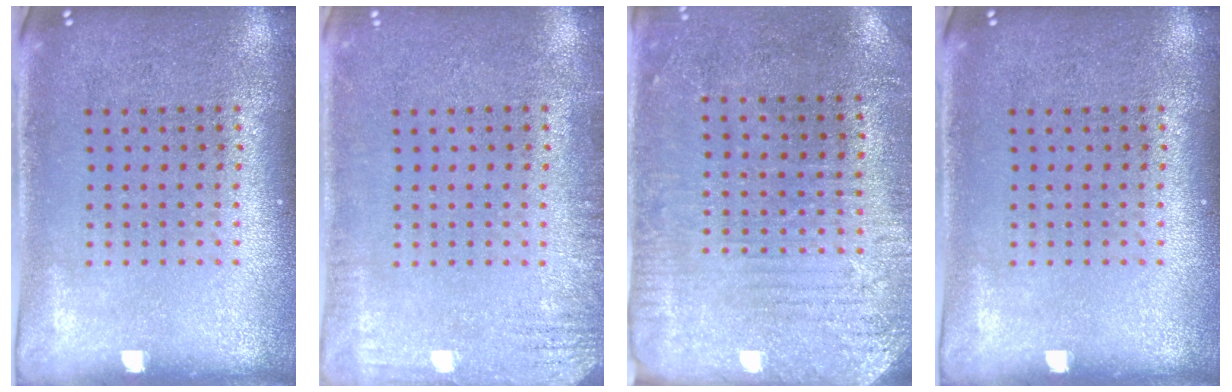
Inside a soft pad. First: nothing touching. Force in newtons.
{"total": 2.1, "press": 2.1, "slide": 0.2}
{"total": 2.8, "press": 2.6, "slide": 1.2}
{"total": 0.0}